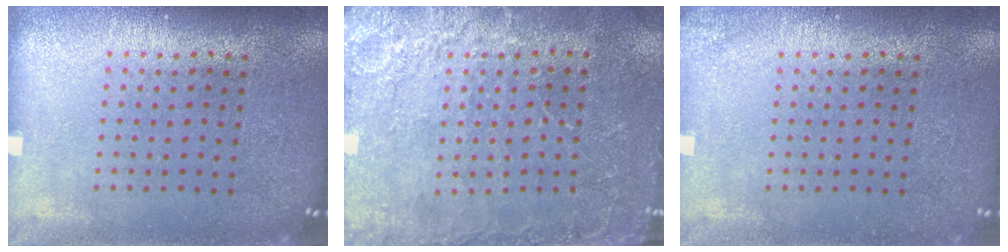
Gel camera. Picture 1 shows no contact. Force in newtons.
{"total": 2.6, "press": 2.6, "slide": 0.3}
{"total": 0.9, "press": 0.9, "slide": 0.1}